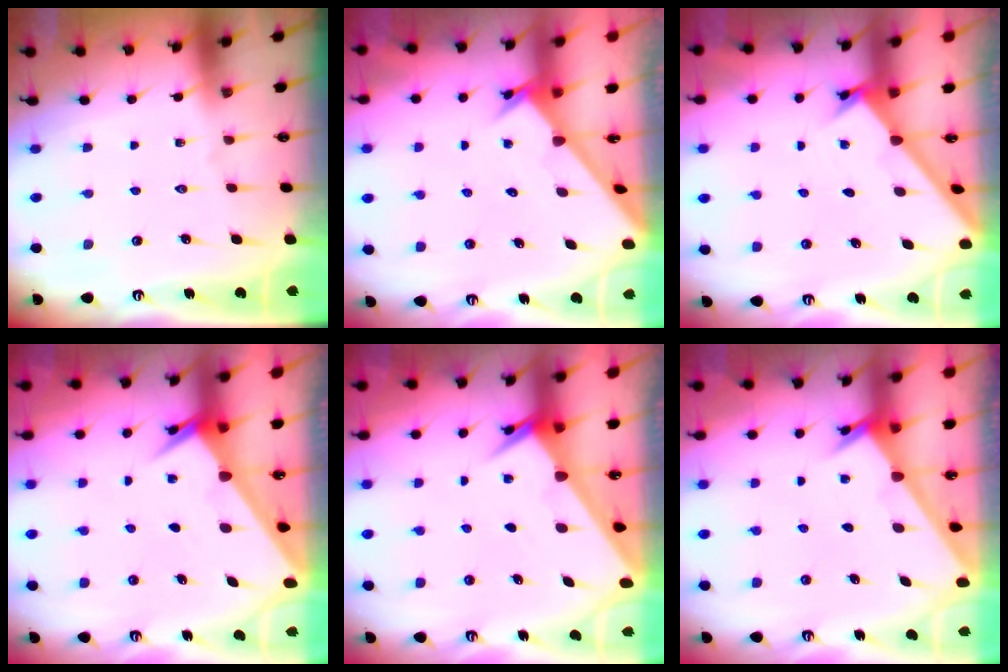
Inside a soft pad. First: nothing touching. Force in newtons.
{"total": 2.5, "press": 2.5, "slide": 0.2}
{"total": 1.7, "press": 1.7, "slide": 0.1}
{"total": 2.6, "press": 2.6, "slide": 0.2}
{"total": 2.6, "press": 2.6, "slide": 0.2}
{"total": 2.4, "press": 2.4, "slide": 0.2}